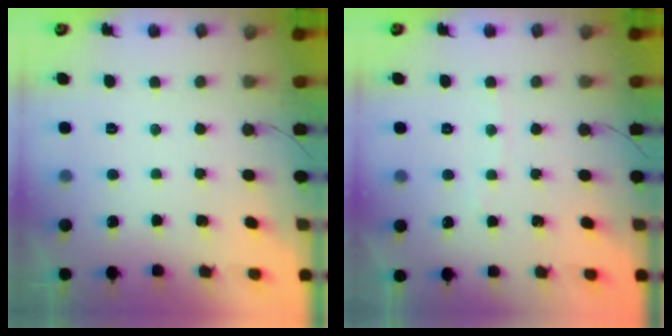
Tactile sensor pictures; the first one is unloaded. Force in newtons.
{"total": 2.0, "press": 2.0, "slide": 0.3}